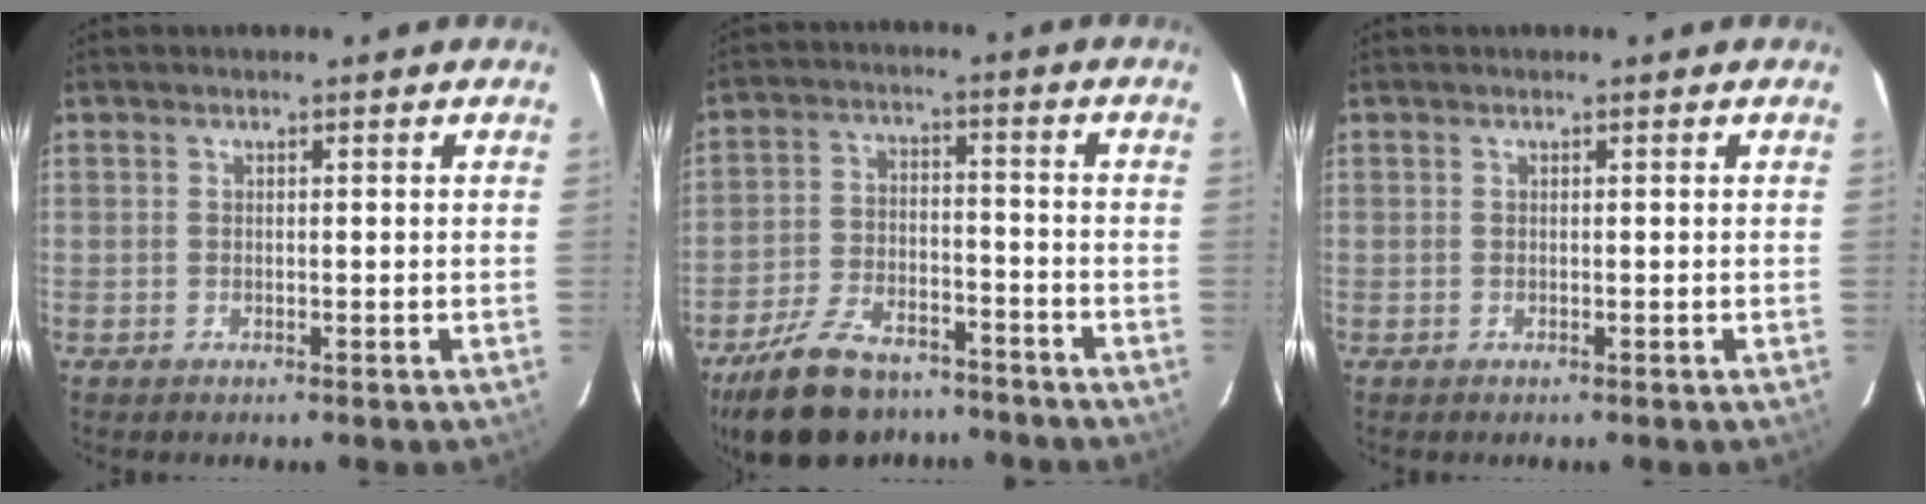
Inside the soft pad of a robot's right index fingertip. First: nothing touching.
{"total": 17.3, "force": [-13.4, 7.7, 7.7], "torque": [-0.175, 0.001, -0.214]}
{"total": 0.0}